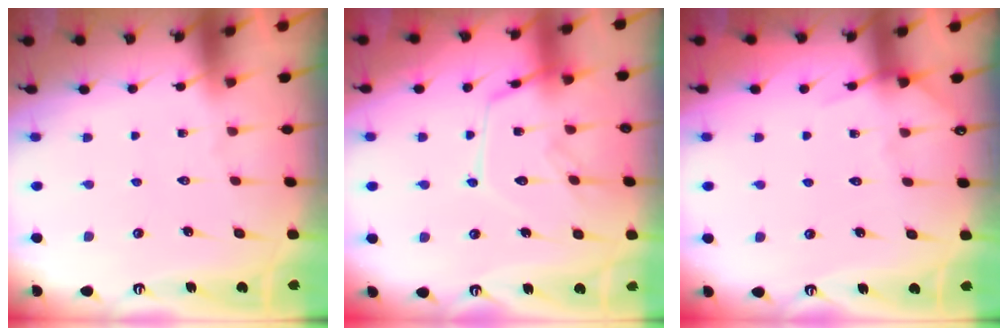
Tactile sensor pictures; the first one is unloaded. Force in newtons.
{"total": 13.8, "press": 13.8, "slide": 1.2}
{"total": 4.6, "press": 4.6, "slide": 0.5}